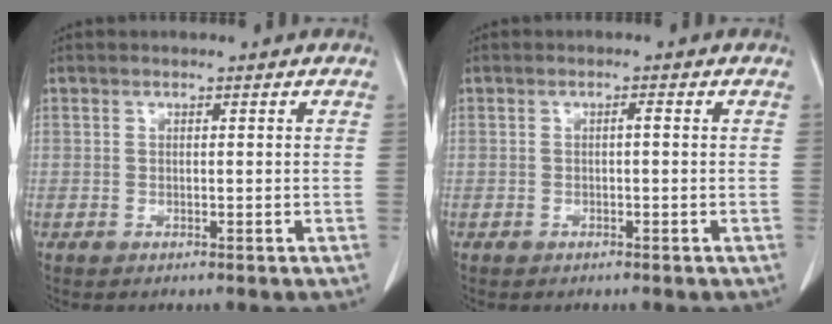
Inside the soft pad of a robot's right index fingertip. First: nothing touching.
{"total": 0.7, "force": [0.0, 0.1, 0.6], "torque": [-0.011, 0.003, 0.002]}